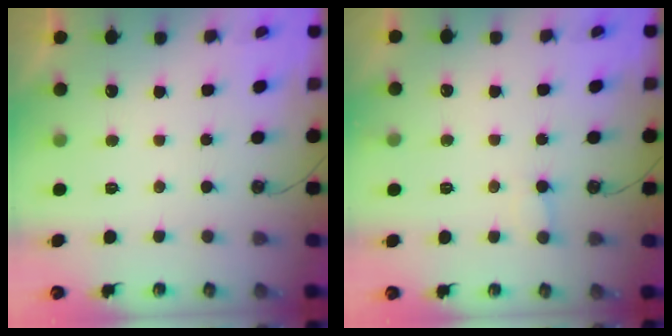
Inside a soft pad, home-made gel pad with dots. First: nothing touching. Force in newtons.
{"total": 5.4, "press": 5.4, "slide": 0.5}